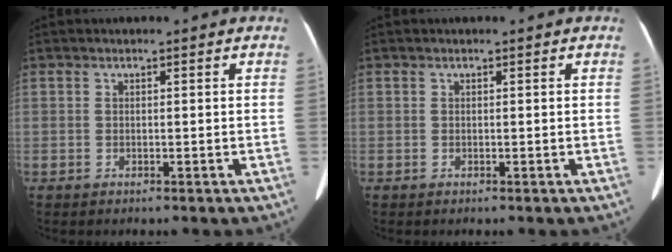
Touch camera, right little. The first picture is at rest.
{"total": 0.0}